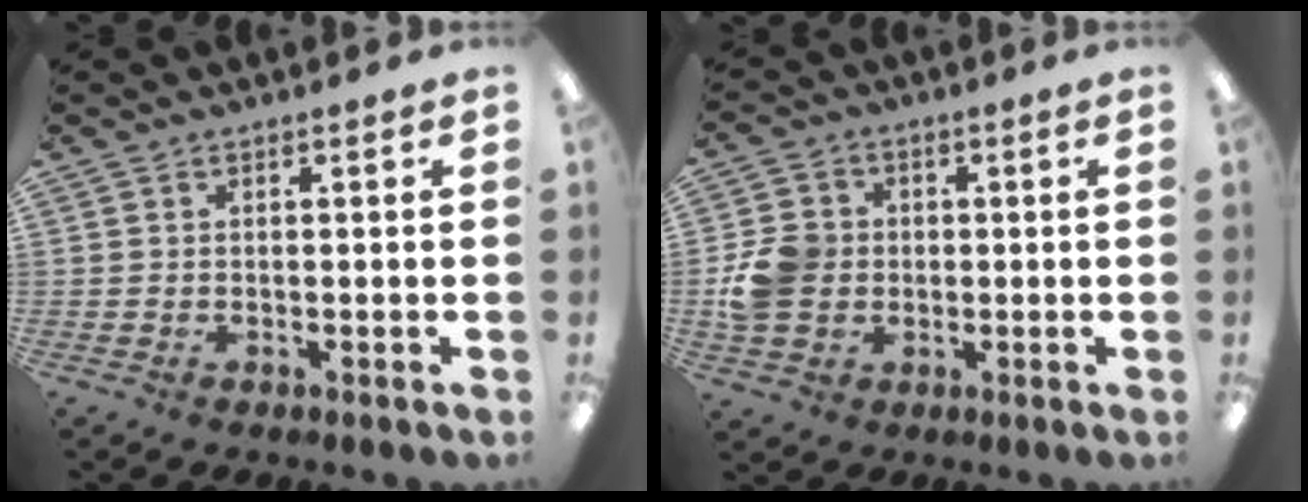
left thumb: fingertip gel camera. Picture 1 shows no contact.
{"total": 8.7, "force": [-0.3, 7.7, 3.9], "torque": [-0.069, 0.015, -0.003]}